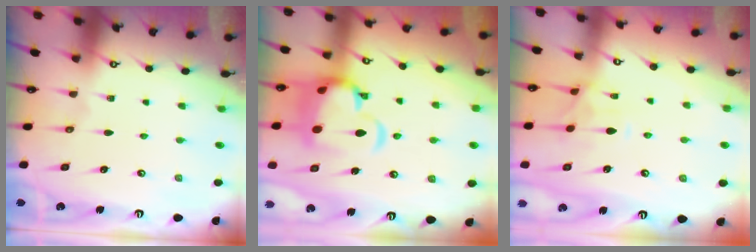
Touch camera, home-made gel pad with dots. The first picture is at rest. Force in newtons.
{"total": 9.8, "press": 9.6, "slide": 2.0}
{"total": 1.6, "press": 1.3, "slide": 1.0}